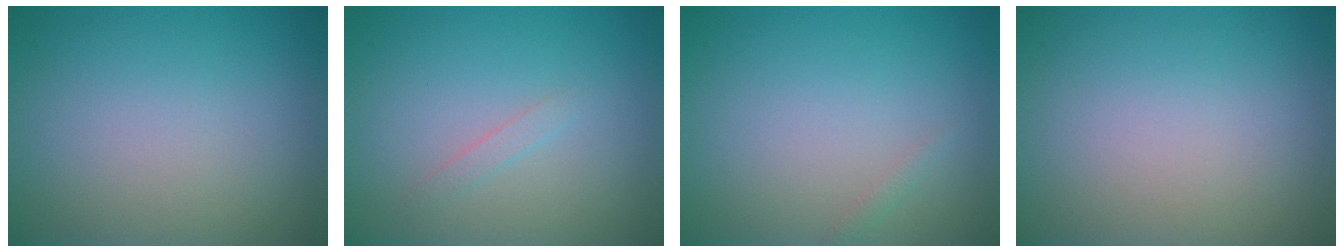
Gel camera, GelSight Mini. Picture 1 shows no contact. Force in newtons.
{"total": 0.8, "press": 0.8, "slide": 0.0}
{"total": 0.6, "press": 0.6, "slide": 0.0}
{"total": 0.0}